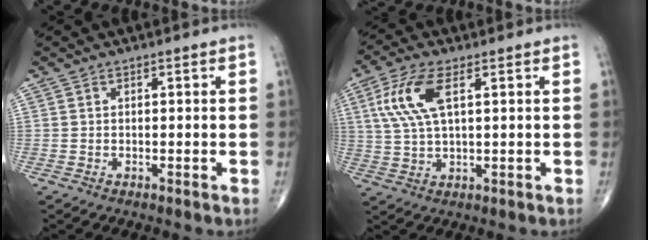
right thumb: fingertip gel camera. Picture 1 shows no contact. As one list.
[{"total": 9.4, "force": [3.1, 3.7, 8.1], "torque": [-0.189, 0.003, 0.063]}]